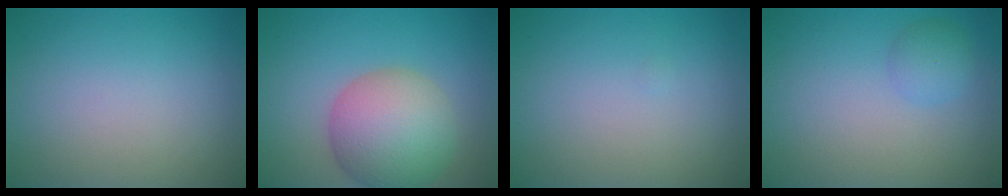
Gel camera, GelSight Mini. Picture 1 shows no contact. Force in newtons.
{"total": 8.1, "press": 8.1, "slide": 0.3}
{"total": 0.0}
{"total": 1.7, "press": 1.7, "slide": 0.0}